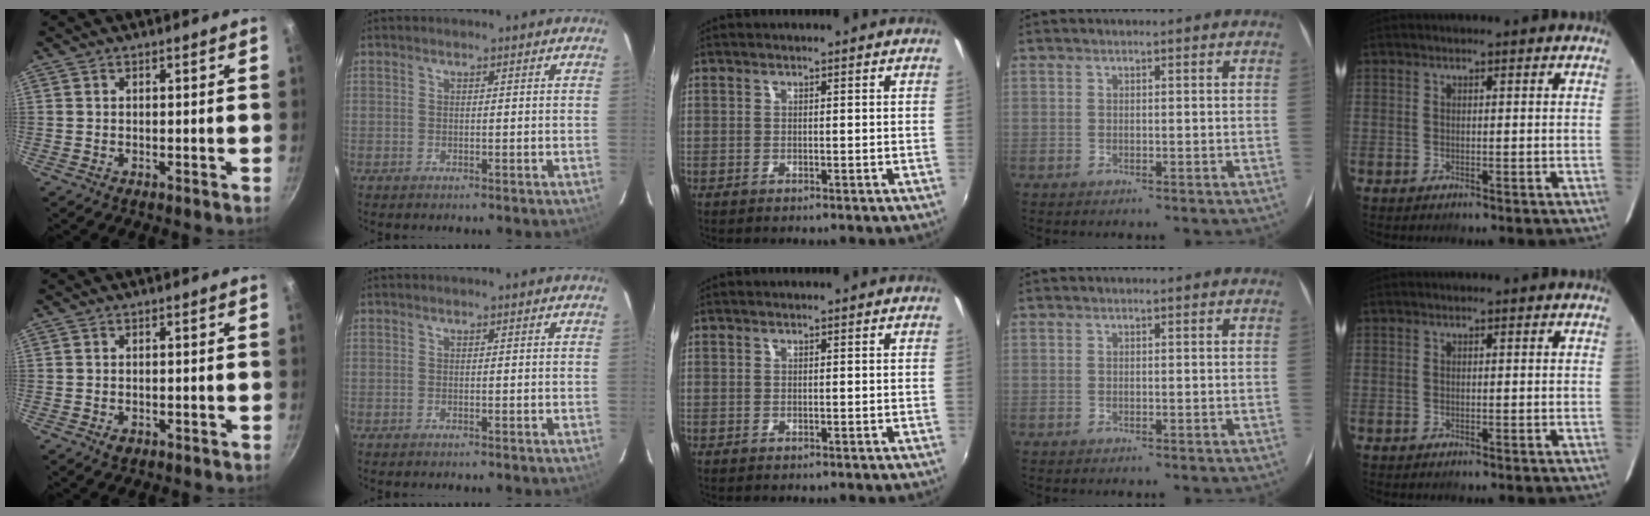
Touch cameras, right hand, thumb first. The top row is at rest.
{"thumb": {"total": 1.7, "force": [-0.7, 1.1, 1.0], "torque": [-0.015, 0.003, -0.006]}}